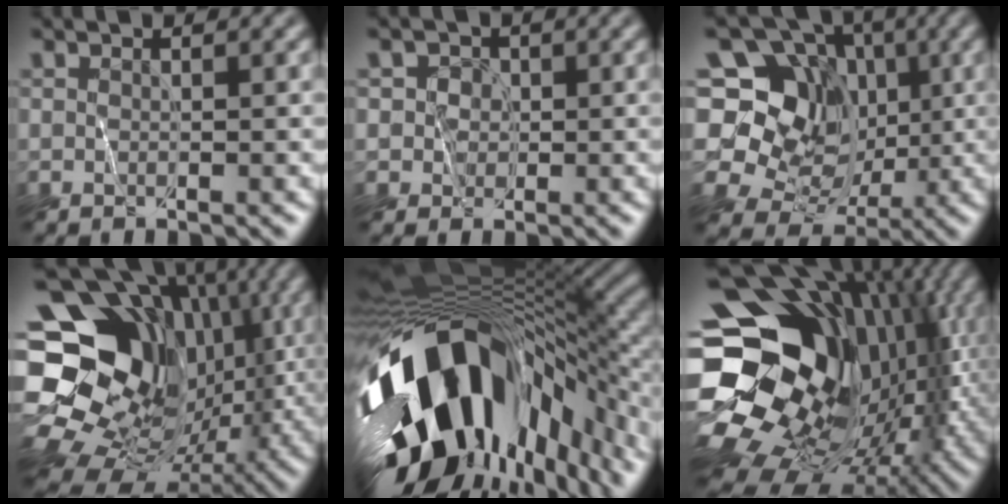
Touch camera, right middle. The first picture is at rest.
{"total": 2.6, "force": [0.9, 2.4, 0.5], "torque": [0.016, 0.020, 0.005]}
{"total": 14.4, "force": [3.2, 12.5, 6.5], "torque": [-0.151, 0.038, 0.034]}
{"total": 19.4, "force": [1.7, 16.5, 10.0], "torque": [-0.188, 0.019, 0.023]}
{"total": 18.2, "force": [-5.5, 10.0, 14.2], "torque": [-0.282, -0.044, -0.075]}
{"total": 21.2, "force": [0.4, 16.1, 13.7], "torque": [-0.258, 0.000, -0.005]}